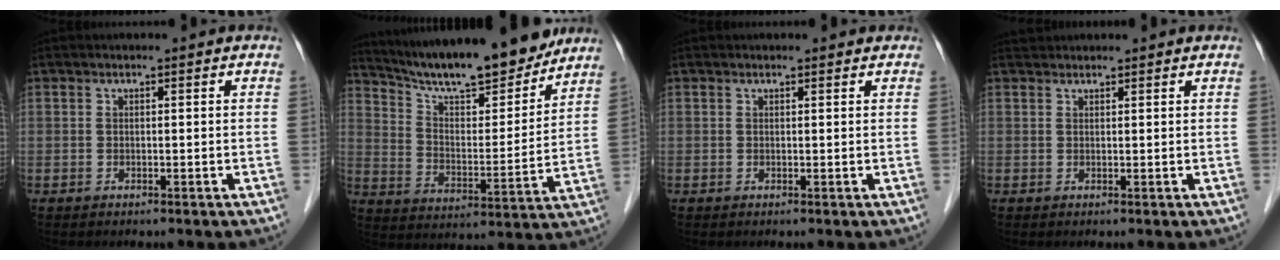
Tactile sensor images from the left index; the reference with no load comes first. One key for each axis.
{"total": 18.5, "fx": 16.5, "fy": 2.4, "fz": 7.9, "tx": -0.131, "ty": -0.011, "tz": 0.260}
{"total": 1.6, "fx": 1.5, "fy": 0.6, "fz": 0.2, "tx": -0.008, "ty": 0.007, "tz": 0.014}
{"total": 2.3, "fx": 2.2, "fy": 0.5, "fz": 0.1, "tx": -0.006, "ty": 0.028, "tz": 0.040}